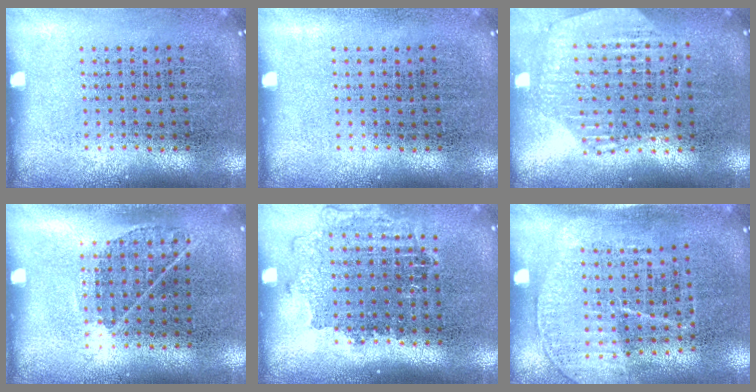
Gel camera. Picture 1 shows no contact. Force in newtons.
{"total": 0.0}
{"total": 1.1, "press": 1.1, "slide": 0.3}
{"total": 0.8, "press": 0.6, "slide": 0.5}
{"total": 1.3, "press": 1.1, "slide": 0.6}
{"total": 1.5, "press": 1.3, "slide": 0.8}